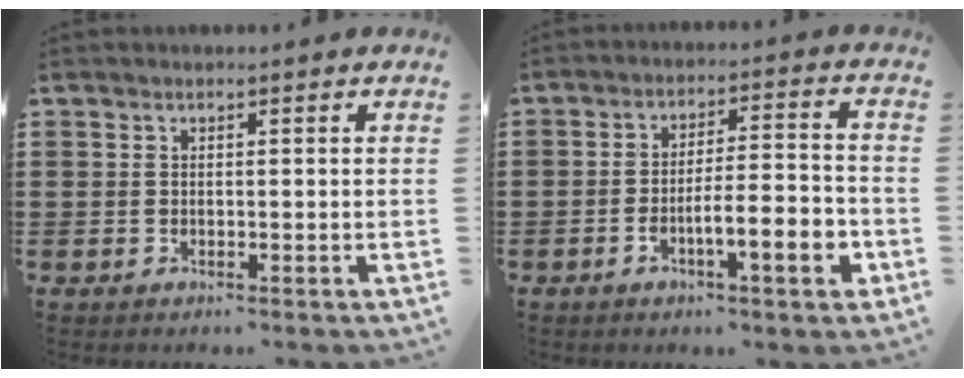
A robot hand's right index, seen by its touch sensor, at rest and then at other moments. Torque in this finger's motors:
{"motor_torque": [0.85, -0.31, 0.49, 0.15]}